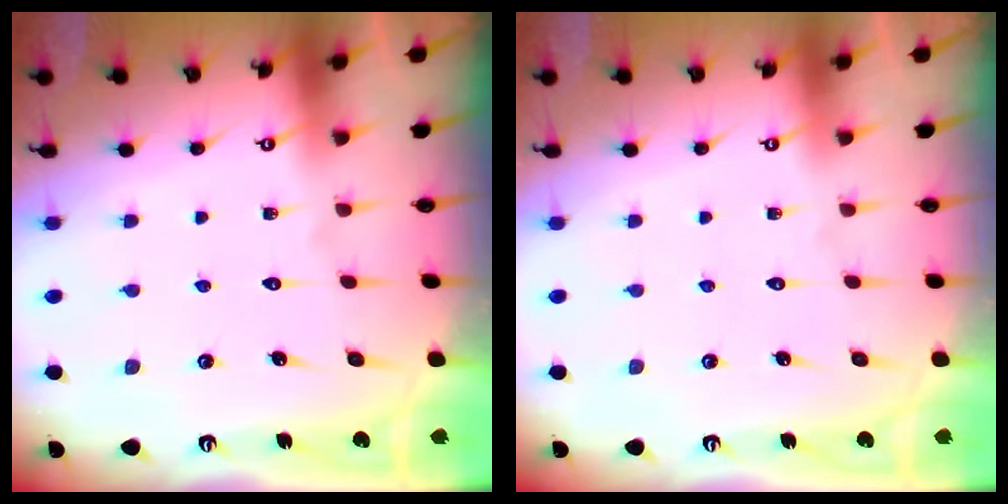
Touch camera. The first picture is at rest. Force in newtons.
{"total": 0.0}